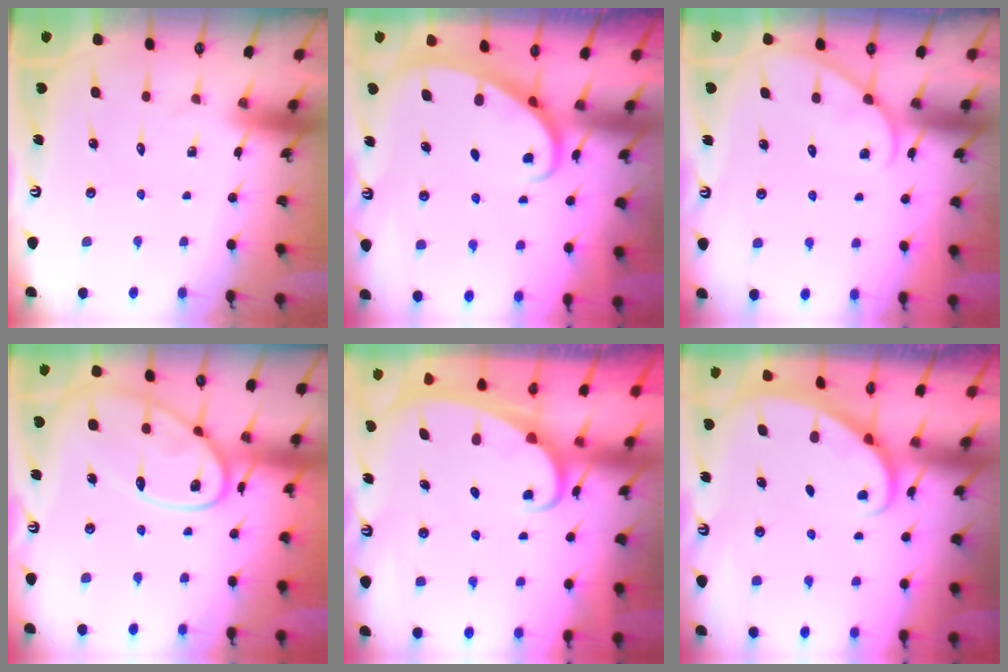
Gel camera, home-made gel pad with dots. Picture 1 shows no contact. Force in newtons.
{"total": 2.3, "press": 2.3, "slide": 0.2}
{"total": 3.4, "press": 3.3, "slide": 0.4}
{"total": 15.3, "press": 15.2, "slide": 1.4}
{"total": 2.0, "press": 2.0, "slide": 0.2}
{"total": 1.9, "press": 1.9, "slide": 0.1}